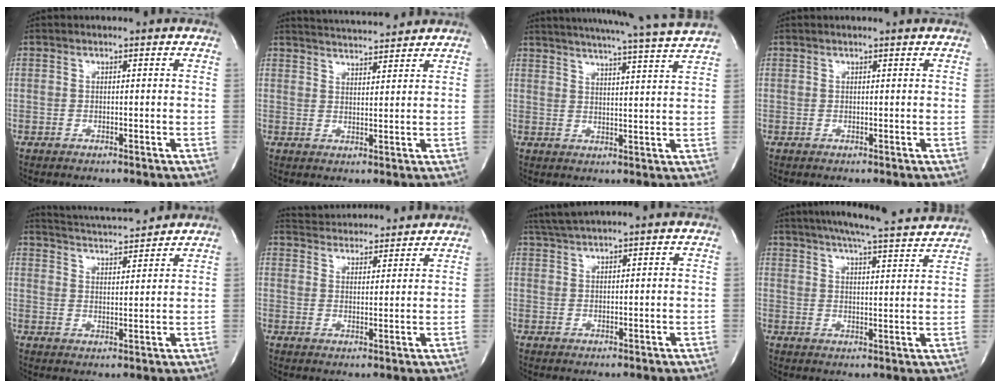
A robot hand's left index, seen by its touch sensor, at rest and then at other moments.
{"total": 7.8, "force": [7.5, 0.3, 2.0], "torque": [-0.045, 0.012, 0.115]}
{"total": 17.0, "force": [15.7, -2.0, 6.4], "torque": [-0.113, -0.039, 0.206]}
{"total": 1.6, "force": [1.5, -0.2, 0.6], "torque": [-0.009, 0.007, 0.019]}
{"total": 9.8, "force": [9.4, 0.6, 2.6], "torque": [-0.060, 0.011, 0.147]}
{"total": 11.8, "force": [11.3, 1.9, 2.7], "torque": [-0.045, 0.024, 0.163]}
{"total": 3.6, "force": [3.2, -0.9, 1.4], "torque": [-0.032, 0.014, 0.065]}
{"total": 18.2, "force": [16.6, 0.9, 7.5], "torque": [-0.124, 0.005, 0.220]}